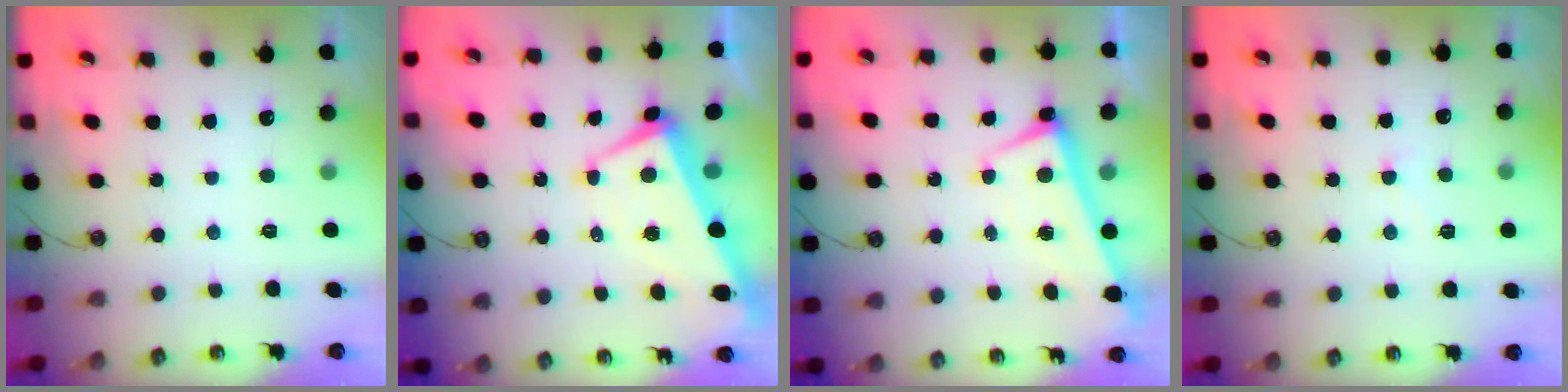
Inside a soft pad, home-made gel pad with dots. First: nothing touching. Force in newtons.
{"total": 1.9, "press": 1.5, "slide": 1.2}
{"total": 1.2, "press": 0.9, "slide": 0.9}
{"total": 3.4, "press": 3.4, "slide": 0.5}